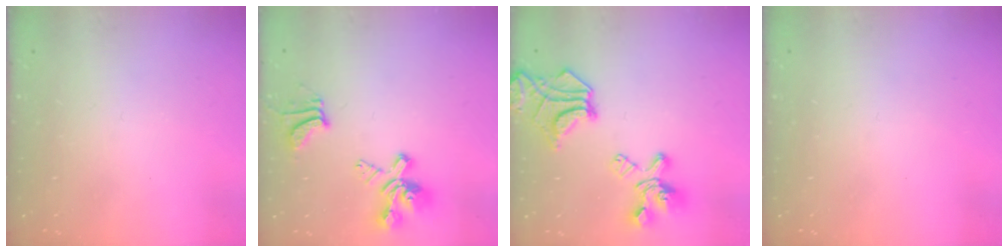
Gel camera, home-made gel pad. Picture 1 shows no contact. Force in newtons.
{"total": 5.9, "press": 5.5, "slide": 1.9}
{"total": 12.9, "press": 12.7, "slide": 2.6}
{"total": 0.0}